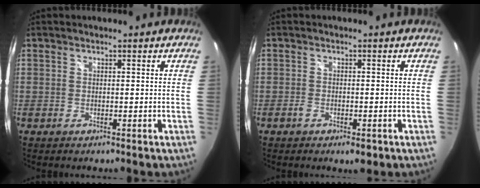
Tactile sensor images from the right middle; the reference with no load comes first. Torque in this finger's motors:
{"motor_torque": [0.92, -0.44, 0.02, 0.01]}